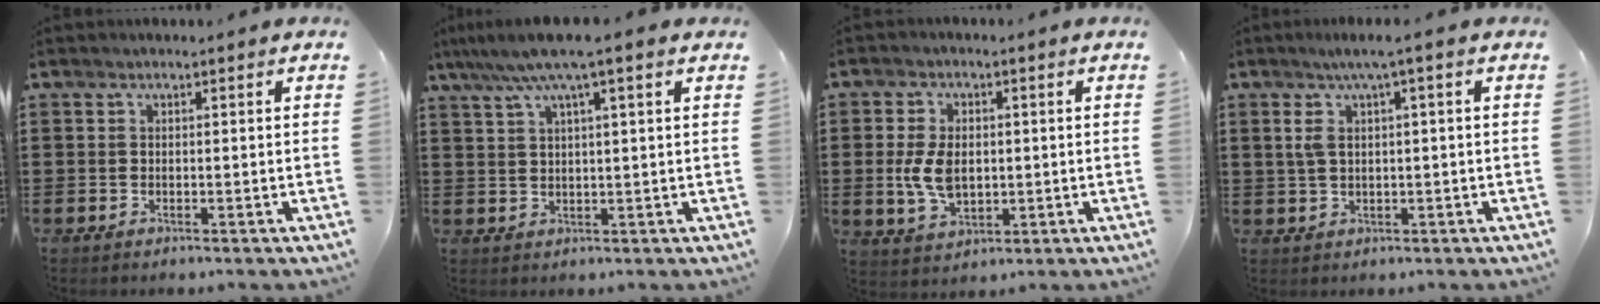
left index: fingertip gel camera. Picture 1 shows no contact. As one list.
[{"total": 5.7, "force": [3.5, 0.1, 4.6], "torque": [-0.098, 0.000, 0.058]}, {"total": 6.7, "force": [0.1, 4.2, 5.2], "torque": [-0.130, 0.002, -0.005]}, {"total": 4.1, "force": [0.9, 0.6, 3.9], "torque": [-0.082, -0.001, 0.011]}]